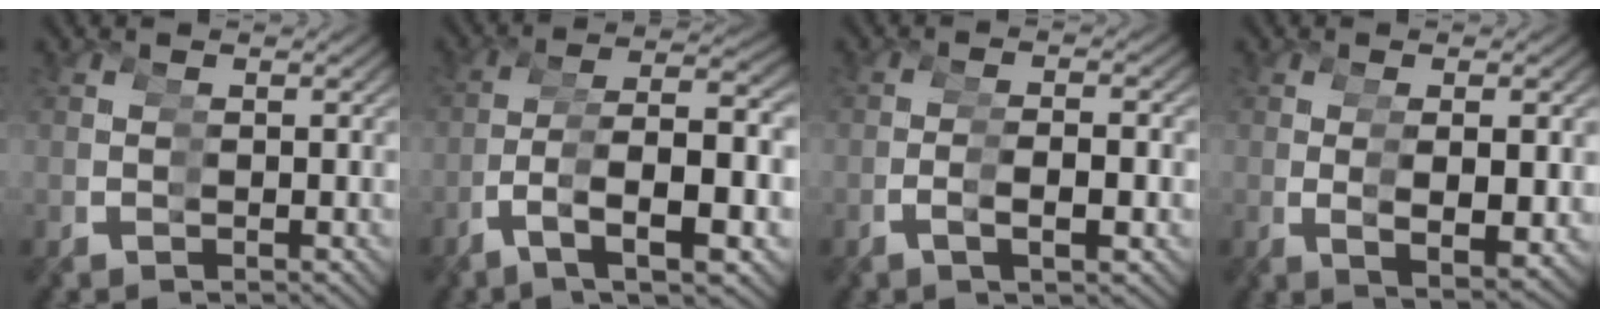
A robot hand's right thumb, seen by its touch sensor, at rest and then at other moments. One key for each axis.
{"total": 8.2, "fx": -0.5, "fy": 4.7, "fz": 6.7, "tx": -0.129, "ty": 0.006, "tz": -0.002}
{"total": 1.7, "fx": -0.4, "fy": -0.8, "fz": 1.5, "tx": -0.021, "ty": 0.025, "tz": -0.011}
{"total": 3.5, "fx": 0.1, "fy": 0.5, "fz": 3.5, "tx": -0.058, "ty": 0.015, "tz": 0.002}